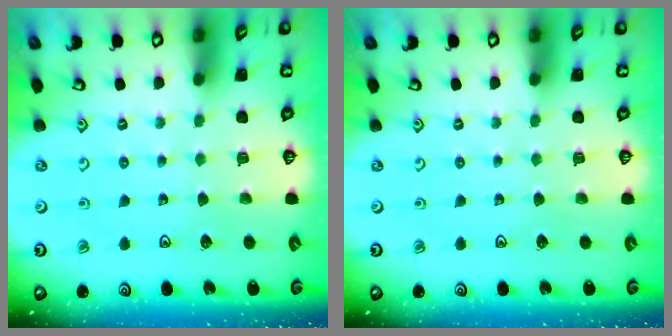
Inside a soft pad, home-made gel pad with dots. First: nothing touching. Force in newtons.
{"total": 0.0}